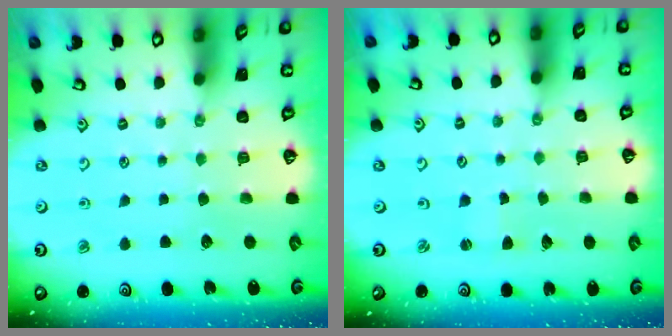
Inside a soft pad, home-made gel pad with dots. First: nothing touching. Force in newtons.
{"total": 1.6, "press": 1.6, "slide": 0.4}